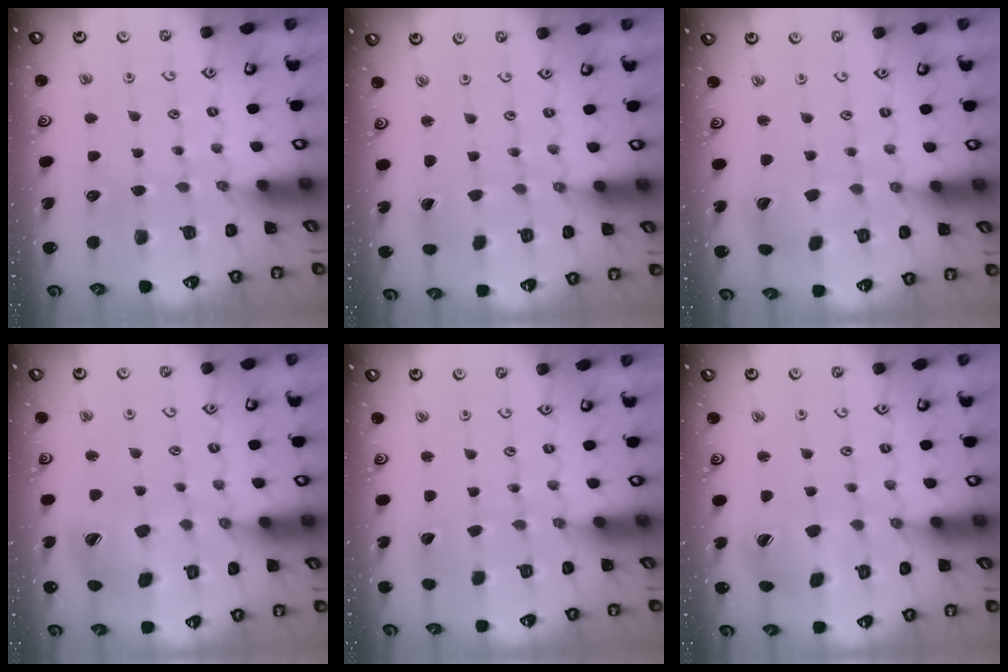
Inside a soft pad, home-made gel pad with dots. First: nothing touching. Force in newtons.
{"total": 1.9, "press": 1.9, "slide": 0.2}
{"total": 5.4, "press": 5.3, "slide": 0.6}
{"total": 14.0, "press": 13.9, "slide": 1.7}
{"total": 2.7, "press": 2.7, "slide": 0.3}
{"total": 6.4, "press": 6.3, "slide": 0.8}